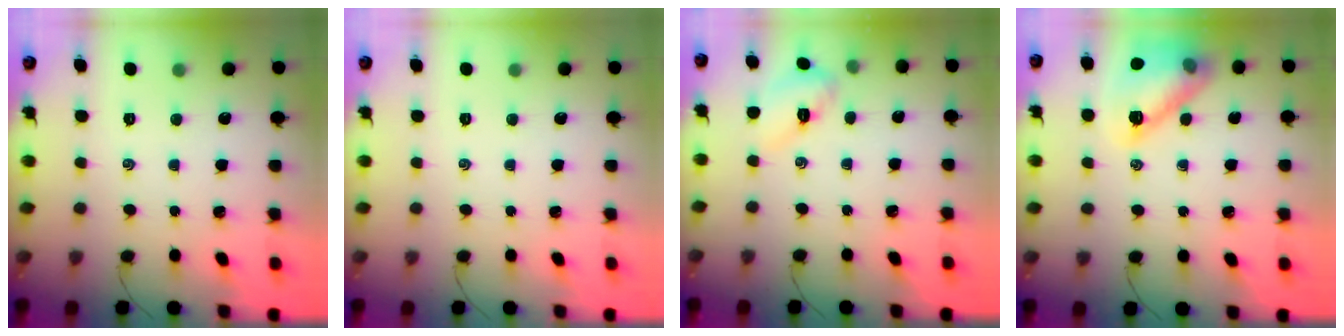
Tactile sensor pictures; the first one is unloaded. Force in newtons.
{"total": 0.0}
{"total": 5.1, "press": 5.1, "slide": 0.7}
{"total": 13.6, "press": 13.6, "slide": 1.0}